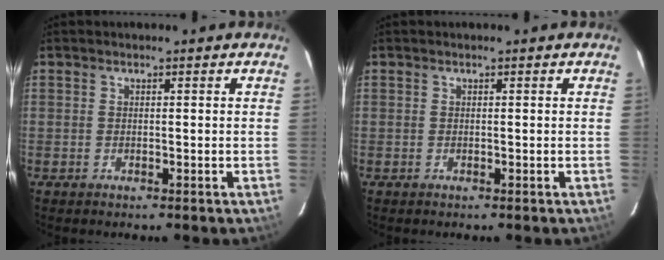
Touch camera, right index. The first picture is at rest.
{"total": 0.0}